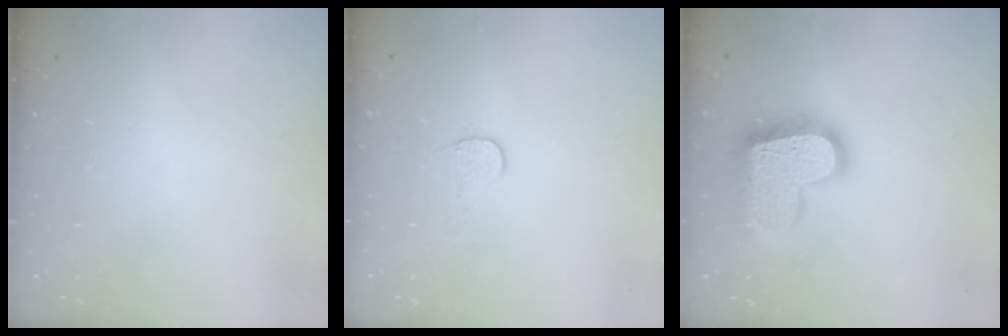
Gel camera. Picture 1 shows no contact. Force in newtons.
{"total": 5.7, "press": 5.7, "slide": 0.5}
{"total": 19.5, "press": 19.5, "slide": 1.4}